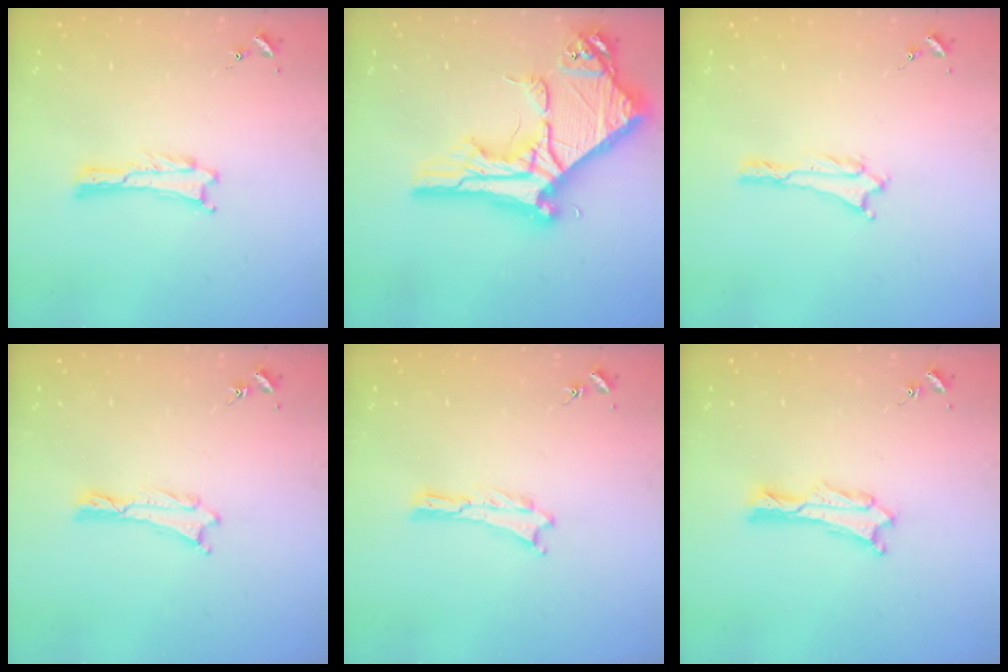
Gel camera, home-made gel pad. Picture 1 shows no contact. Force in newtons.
{"total": 14.0, "press": 13.9, "slide": 1.4}
{"total": 0.0}
{"total": 0.0}
{"total": 0.0}
{"total": 0.9, "press": 0.9, "slide": 0.2}